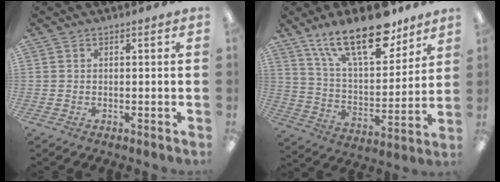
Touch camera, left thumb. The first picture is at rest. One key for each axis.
{"total": 21.5, "fx": 14.7, "fy": 8.4, "fz": 13.2, "tx": -0.217, "ty": -0.080, "tz": 0.253}